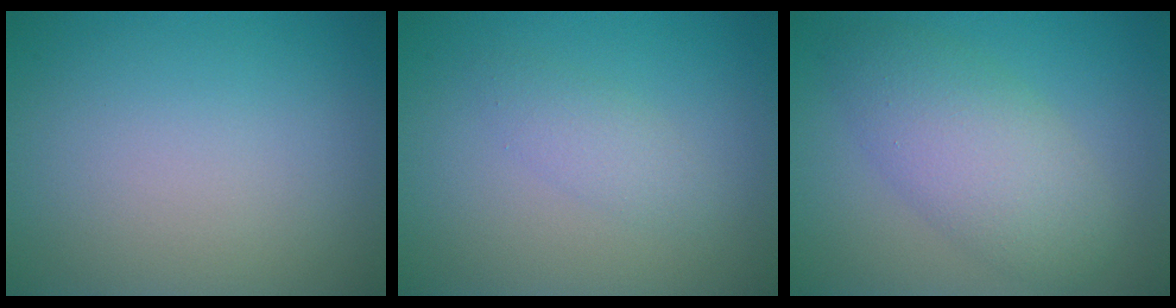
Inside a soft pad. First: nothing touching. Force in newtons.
{"total": 1.7, "press": 1.7, "slide": 0.1}
{"total": 5.6, "press": 5.6, "slide": 0.0}